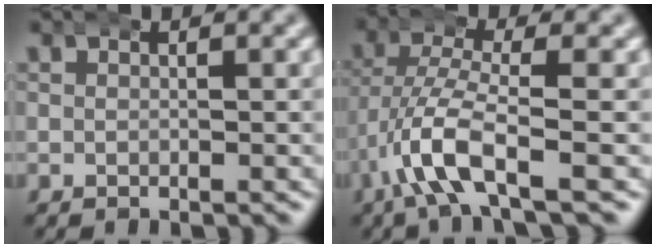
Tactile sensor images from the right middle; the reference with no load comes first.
{"total": 5.2, "force": [-1.6, 1.7, 4.7], "torque": [-0.125, -0.024, -0.014]}